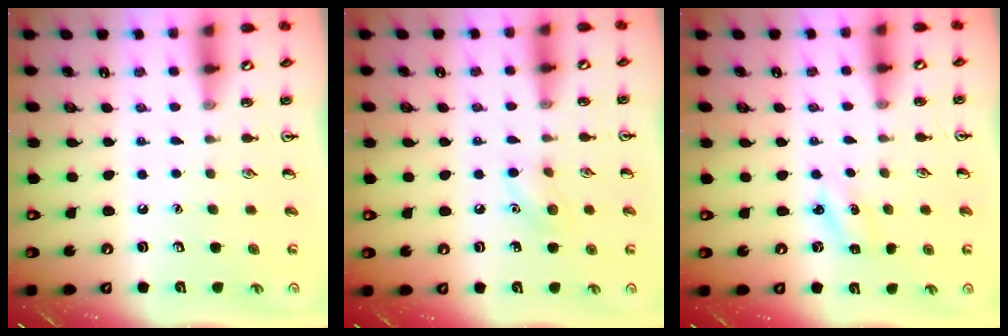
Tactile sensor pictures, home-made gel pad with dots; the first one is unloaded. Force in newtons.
{"total": 7.8, "press": 7.5, "slide": 1.9}
{"total": 2.2, "press": 2.1, "slide": 0.8}